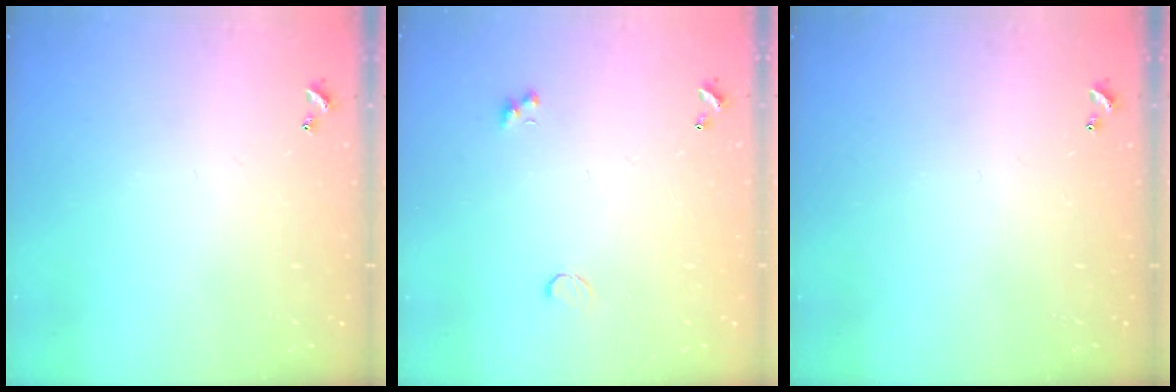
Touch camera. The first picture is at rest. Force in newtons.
{"total": 0.6, "press": 0.4, "slide": 0.4}
{"total": 0.0}